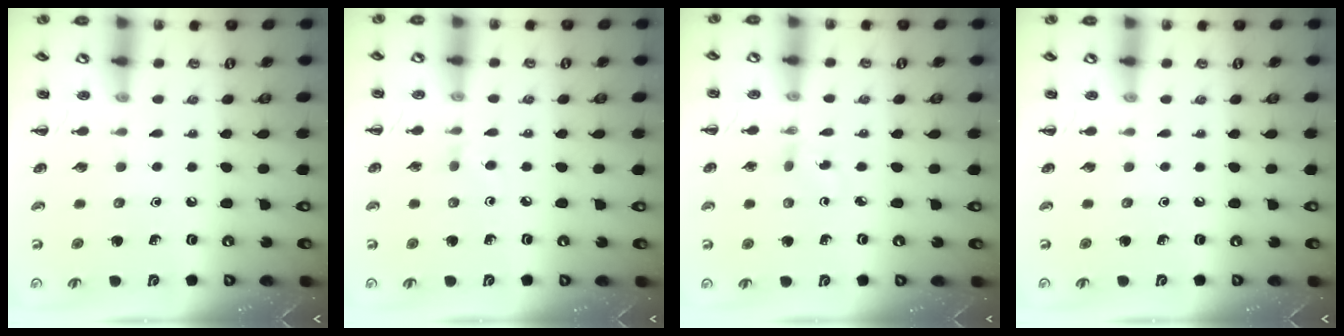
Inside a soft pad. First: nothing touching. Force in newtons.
{"total": 2.7, "press": 2.5, "slide": 1.0}
{"total": 1.9, "press": 1.6, "slide": 1.0}
{"total": 0.0}